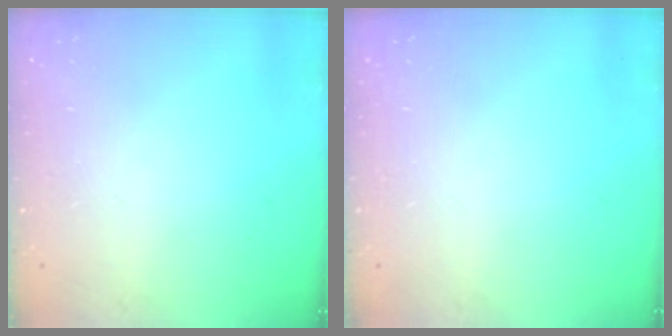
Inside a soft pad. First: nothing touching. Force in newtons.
{"total": 0.0}